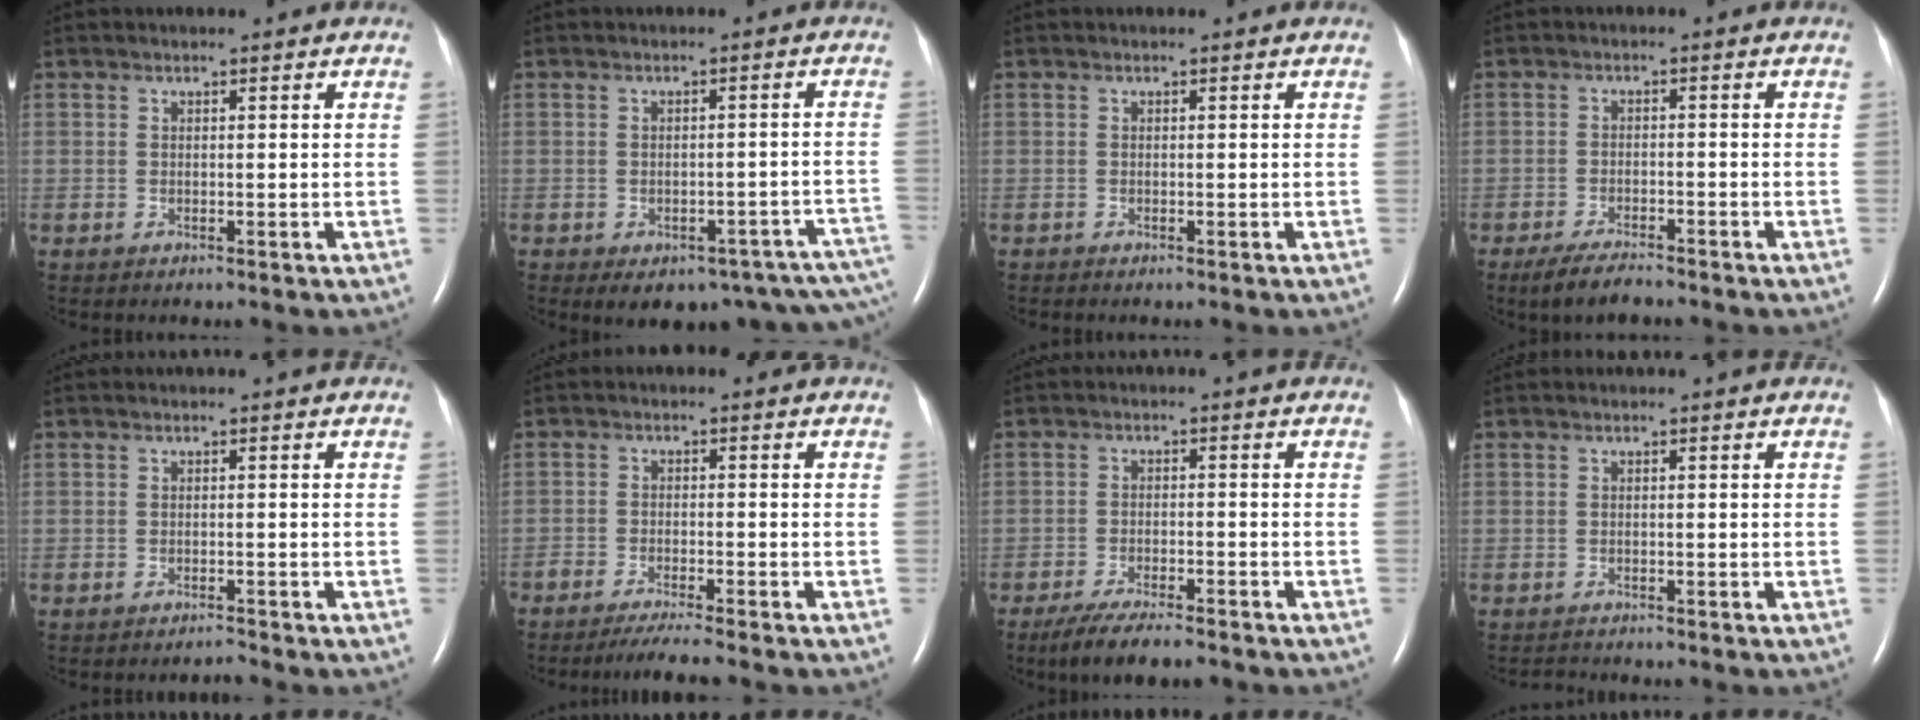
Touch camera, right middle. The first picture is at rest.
{"total": 16.7, "force": [-12.5, 7.6, 8.1], "torque": [-0.063, 0.031, -0.128]}
{"total": 0.0}
{"total": 4.7, "force": [-3.9, 0.9, 2.5], "torque": [-0.051, -0.011, -0.070]}
{"total": 0.9, "force": [-0.8, -0.2, 0.0], "torque": [-0.001, -0.005, -0.011]}
{"total": 4.8, "force": [-4.2, -0.5, 2.3], "torque": [-0.038, -0.015, -0.073]}
{"total": 7.8, "force": [-6.4, 1.2, 4.3], "torque": [-0.072, -0.018, -0.106]}
{"total": 1.0, "force": [-0.9, -0.1, -0.2], "torque": [-0.002, -0.009, -0.014]}